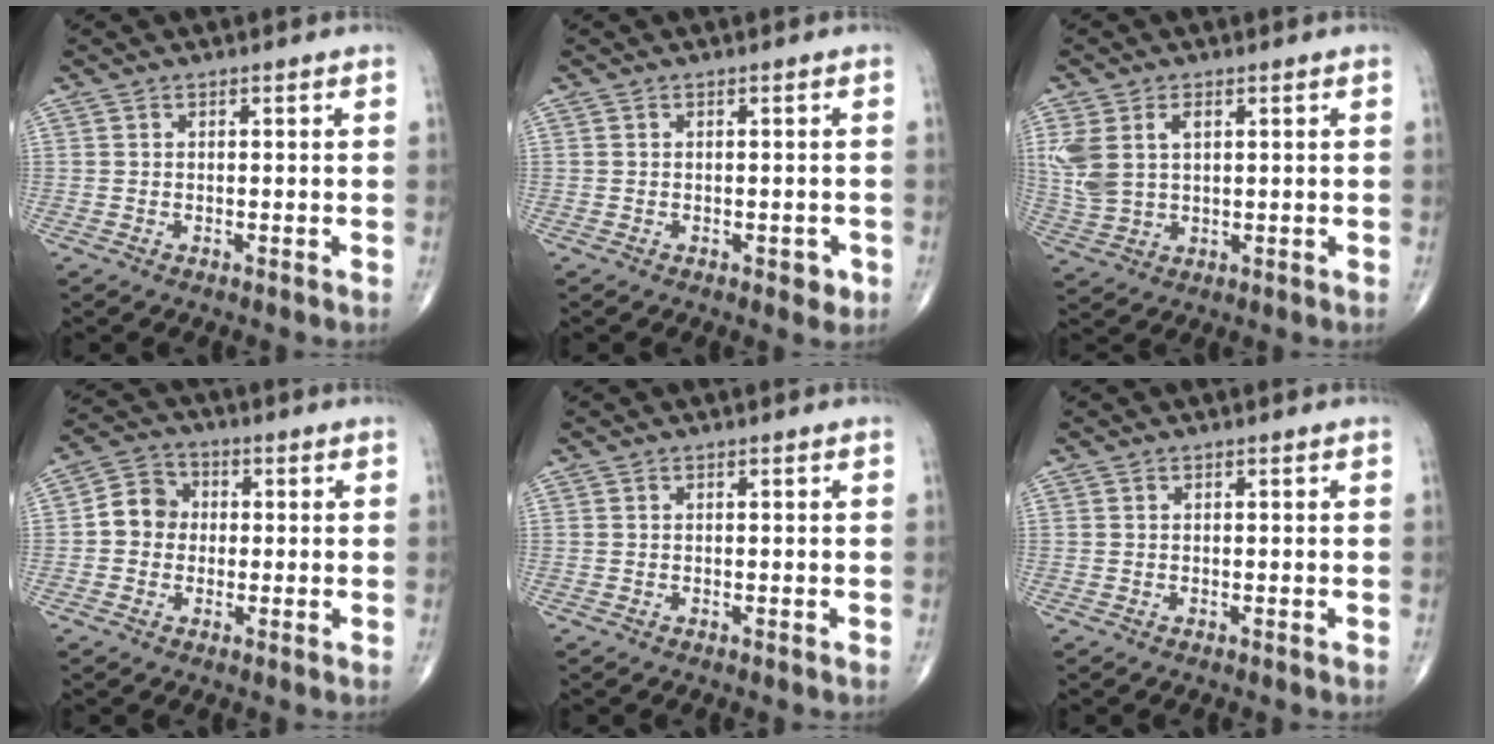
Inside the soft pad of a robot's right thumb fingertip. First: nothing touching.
{"total": 2.0, "force": [-0.8, 1.2, 1.4], "torque": [-0.006, 0.002, -0.009]}
{"total": 8.3, "force": [2.3, 5.1, 6.1], "torque": [-0.143, 0.006, 0.056]}
{"total": 5.7, "force": [-0.2, 5.1, 2.7], "torque": [-0.031, 0.017, -0.015]}
{"total": 0.0}
{"total": 0.0}